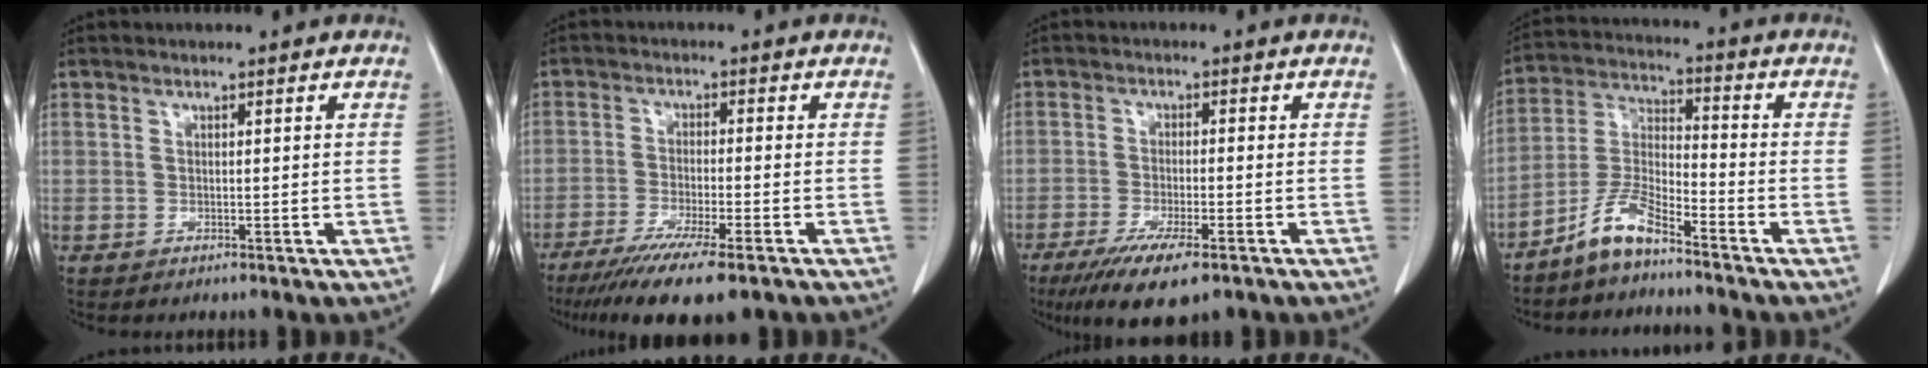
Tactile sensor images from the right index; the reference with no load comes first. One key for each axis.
{"total": 12.3, "fx": -9.1, "fy": 1.2, "fz": 8.3, "tx": -0.130, "ty": -0.030, "tz": -0.142}
{"total": 9.5, "fx": -6.1, "fy": 1.9, "fz": 7.0, "tx": -0.117, "ty": -0.022, "tz": -0.096}
{"total": 7.6, "fx": -6.0, "fy": 1.5, "fz": 4.4, "tx": -0.102, "ty": -0.003, "tz": -0.125}